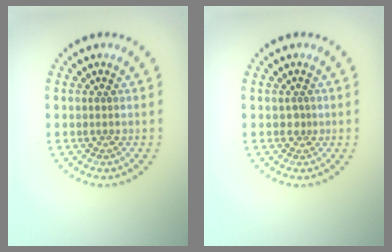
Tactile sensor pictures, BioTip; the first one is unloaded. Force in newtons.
{"total": 0.8, "press": 0.4, "slide": 0.6}